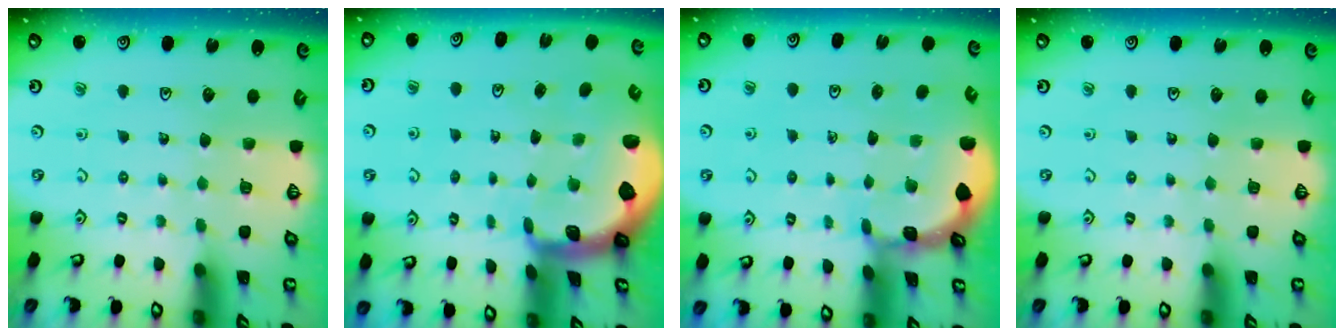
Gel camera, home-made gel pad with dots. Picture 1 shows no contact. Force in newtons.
{"total": 2.9, "press": 2.9, "slide": 0.5}
{"total": 2.7, "press": 2.7, "slide": 0.3}
{"total": 0.0}